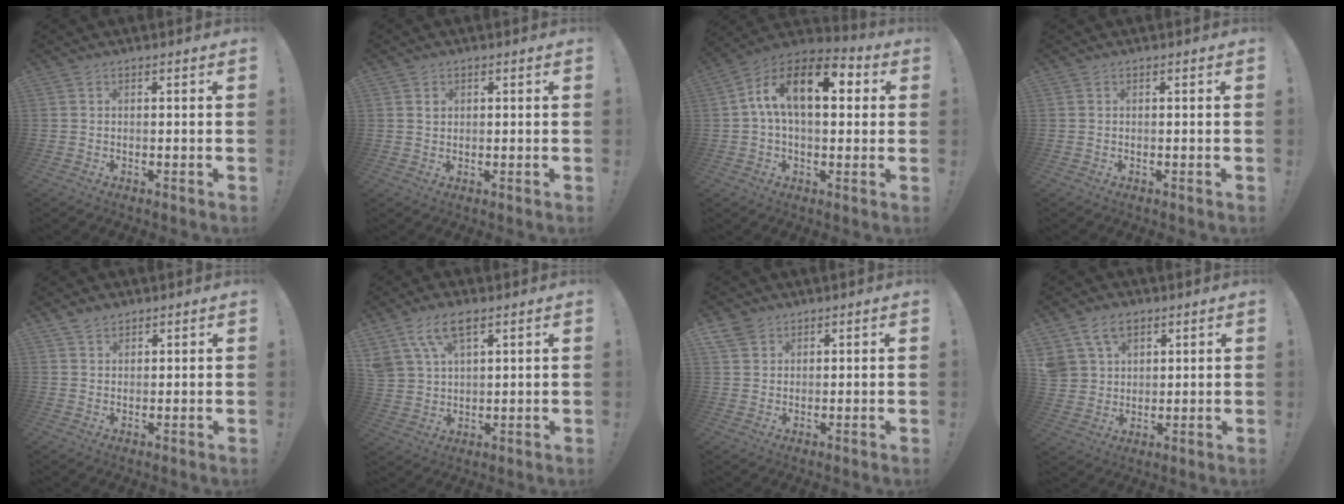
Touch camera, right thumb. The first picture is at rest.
{"total": 1.1, "force": [0.7, 0.8, -0.1], "torque": [0.013, -0.005, 0.010]}
{"total": 16.1, "force": [3.9, 8.1, 13.3], "torque": [-0.233, 0.007, 0.061]}
{"total": 0.0}
{"total": 3.1, "force": [2.5, 1.6, 0.8], "torque": [-0.012, -0.014, 0.046]}
{"total": 10.4, "force": [6.1, 5.6, 6.4], "torque": [-0.119, -0.013, 0.119]}
{"total": 5.2, "force": [3.6, 3.4, 1.6], "torque": [-0.034, -0.014, 0.070]}
{"total": 10.1, "force": [6.1, 7.3, 3.4], "torque": [-0.055, -0.027, 0.121]}